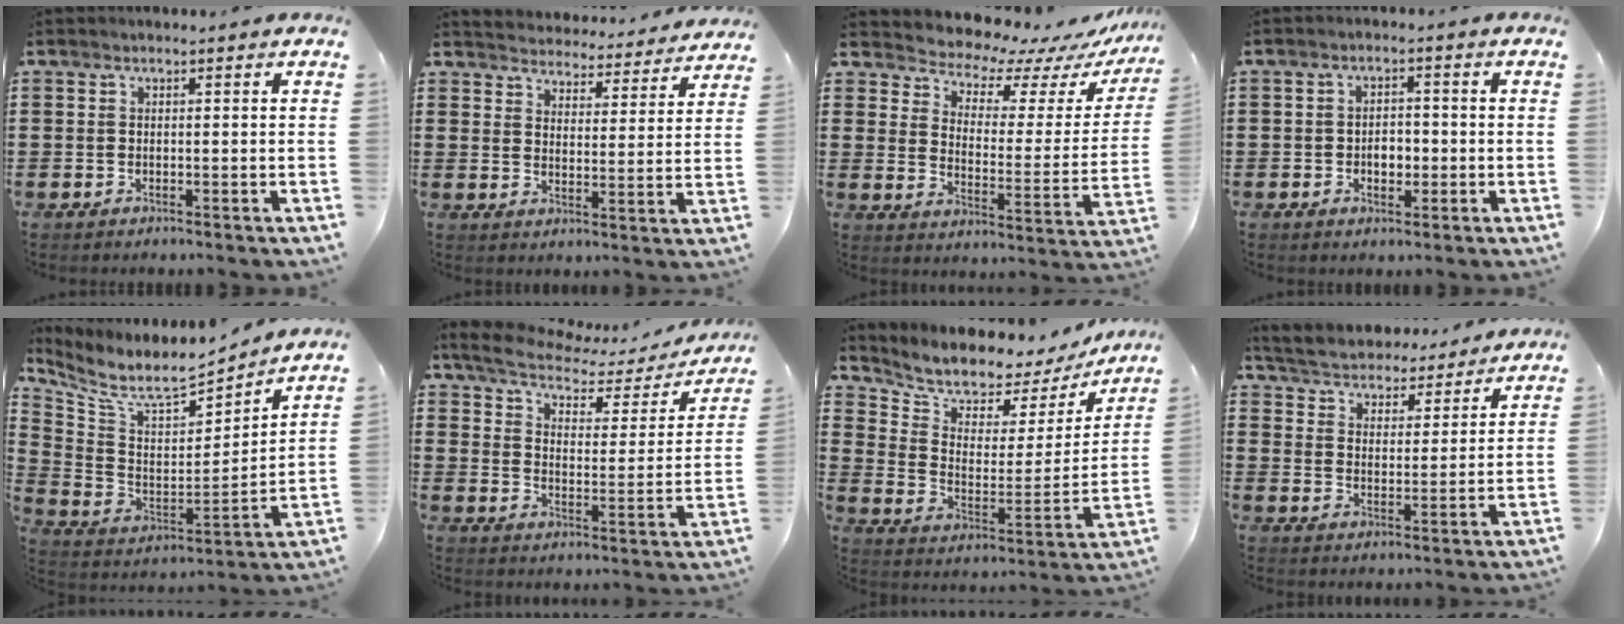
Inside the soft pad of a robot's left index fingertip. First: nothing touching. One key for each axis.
{"total": 4.4, "fx": 4.4, "fy": -0.1, "fz": -0.6, "tx": -0.006, "ty": -0.042, "tz": 0.071}
{"total": 5.7, "fx": 5.4, "fy": 1.5, "fz": 0.7, "tx": -0.031, "ty": -0.056, "tz": 0.087}
{"total": 2.9, "fx": -0.7, "fy": 1.8, "fz": 2.2, "tx": -0.036, "ty": 0.001, "tz": -0.017}
{"total": 7.8, "fx": 6.8, "fy": 1.8, "fz": 3.3, "tx": -0.100, "ty": -0.050, "tz": 0.115}
{"total": 5.3, "fx": 4.3, "fy": 2.0, "fz": 2.4, "tx": -0.070, "ty": -0.018, "tz": 0.069}
{"total": 6.0, "fx": 5.7, "fy": 1.8, "fz": 0.5, "tx": -0.042, "ty": -0.053, "tz": 0.092}
{"total": 4.6, "fx": 4.6, "fy": 0.3, "fz": 0.0, "tx": -0.027, "ty": -0.034, "tz": 0.074}